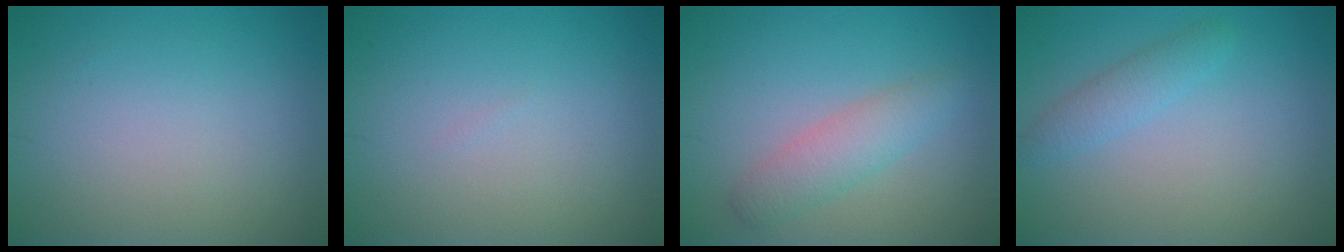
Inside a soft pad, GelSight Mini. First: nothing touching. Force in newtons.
{"total": 0.0}
{"total": 2.9, "press": 2.9, "slide": 0.1}
{"total": 1.9, "press": 1.9, "slide": 0.1}